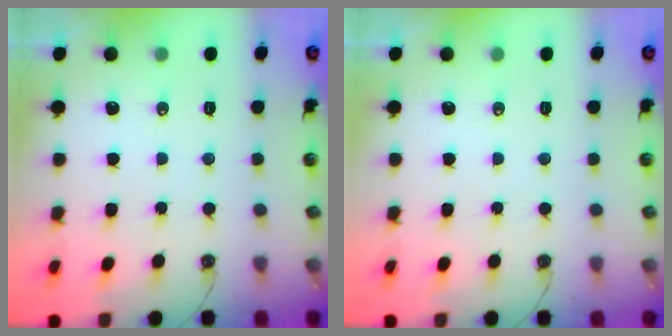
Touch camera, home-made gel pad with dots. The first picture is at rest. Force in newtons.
{"total": 0.0}